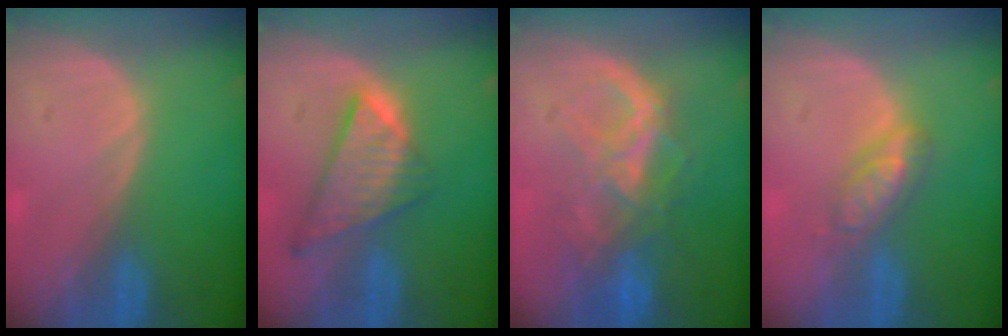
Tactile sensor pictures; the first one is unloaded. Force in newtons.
{"total": 8.6, "press": 7.3, "slide": 4.5}
{"total": 8.4, "press": 7.6, "slide": 3.7}
{"total": 4.6, "press": 4.5, "slide": 1.2}